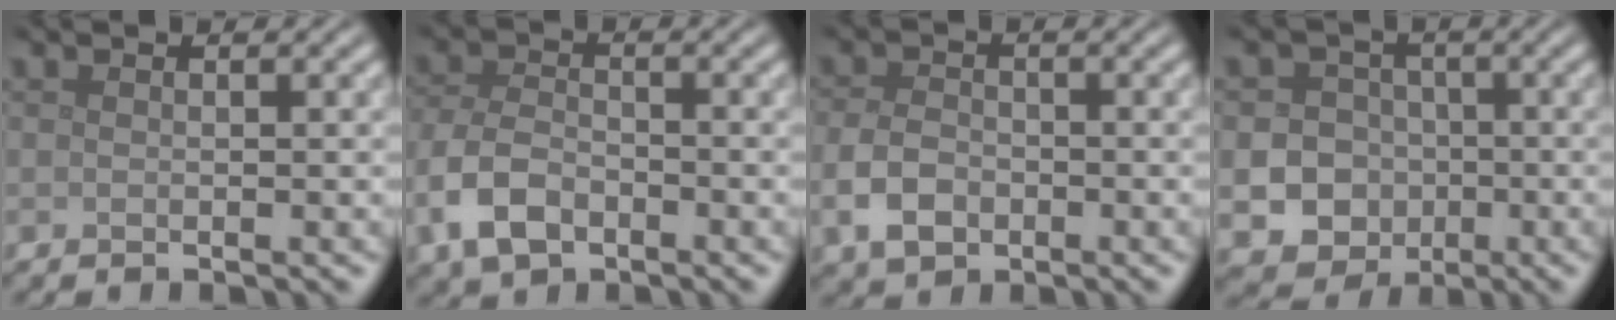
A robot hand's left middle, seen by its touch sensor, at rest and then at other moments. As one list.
[{"total": 4.8, "force": [-2.4, 2.9, 2.9], "torque": [-0.064, -0.002, -0.056]}, {"total": 3.5, "force": [-1.4, 2.4, 2.1], "torque": [-0.046, -0.002, -0.032]}, {"total": 8.1, "force": [-2.5, 7.3, 2.4], "torque": [-0.018, -0.014, -0.065]}]